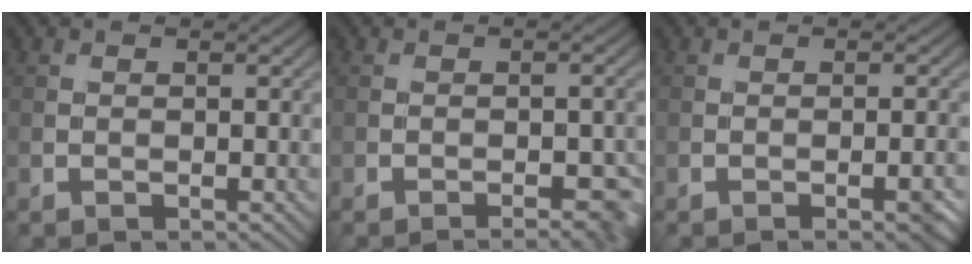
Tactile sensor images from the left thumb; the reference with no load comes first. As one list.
[{"total": 3.5, "force": [-1.9, 1.0, 2.7], "torque": [-0.034, 0.001, -0.017]}, {"total": 2.0, "force": [-0.9, 0.3, 1.7], "torque": [-0.022, 0.004, -0.014]}]